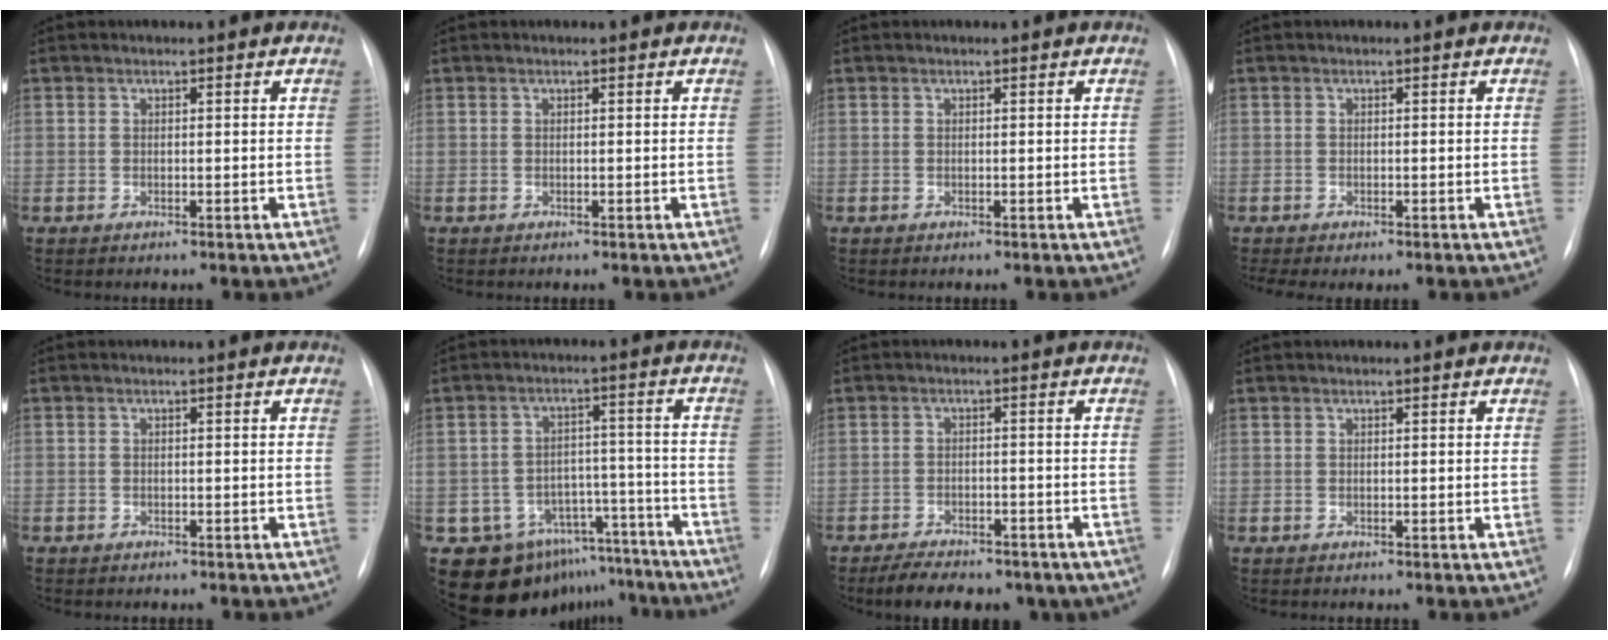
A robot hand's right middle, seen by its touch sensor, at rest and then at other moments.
{"total": 0.0}
{"total": 0.0}
{"total": 2.2, "force": [-1.6, 0.9, 1.2], "torque": [-0.017, -0.004, -0.020]}
{"total": 1.3, "force": [-1.0, 0.7, 0.4], "torque": [-0.008, 0.000, -0.010]}
{"total": 13.9, "force": [-10.4, 9.0, 1.6], "torque": [-0.013, 0.069, -0.127]}
{"total": 11.6, "force": [-9.0, 4.9, 5.4], "torque": [-0.084, 0.006, -0.121]}
{"total": 0.0}